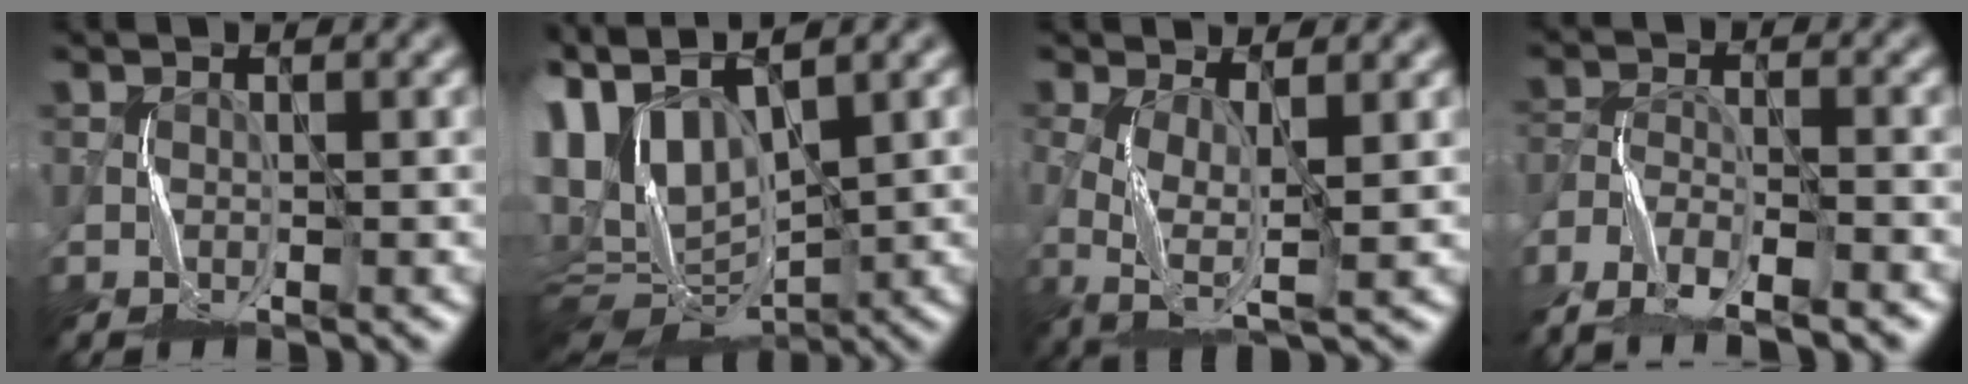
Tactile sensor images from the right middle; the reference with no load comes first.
{"total": 10.5, "force": [2.7, 6.3, 8.0], "torque": [-0.172, 0.009, 0.068]}
{"total": 3.7, "force": [-0.3, 1.1, 3.5], "torque": [-0.079, -0.006, -0.005]}
{"total": 7.8, "force": [-7.1, 1.7, 2.6], "torque": [-0.045, -0.012, -0.125]}